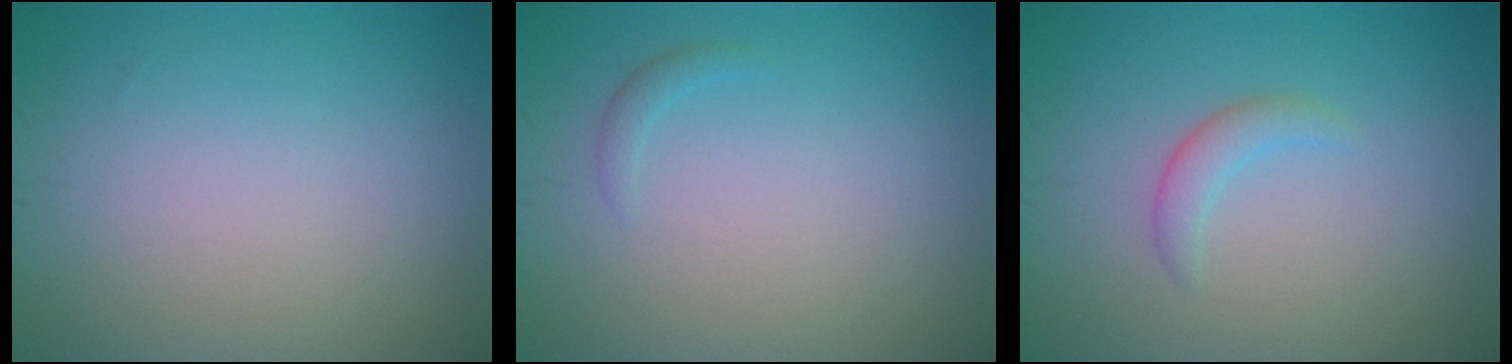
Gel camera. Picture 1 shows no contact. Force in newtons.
{"total": 0.7, "press": 0.7, "slide": 0.1}
{"total": 1.5, "press": 1.5, "slide": 0.1}